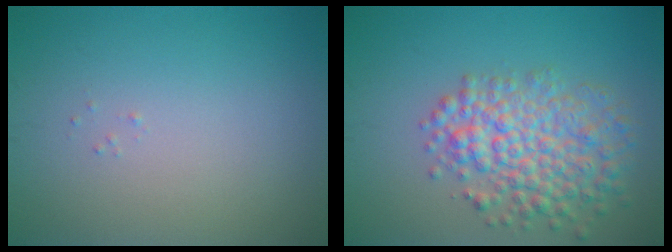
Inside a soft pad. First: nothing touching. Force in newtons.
{"total": 5.9, "press": 5.9, "slide": 0.2}